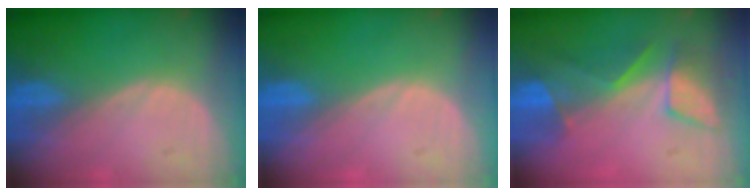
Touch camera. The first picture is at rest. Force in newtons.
{"total": 0.0}
{"total": 8.1, "press": 7.0, "slide": 3.9}